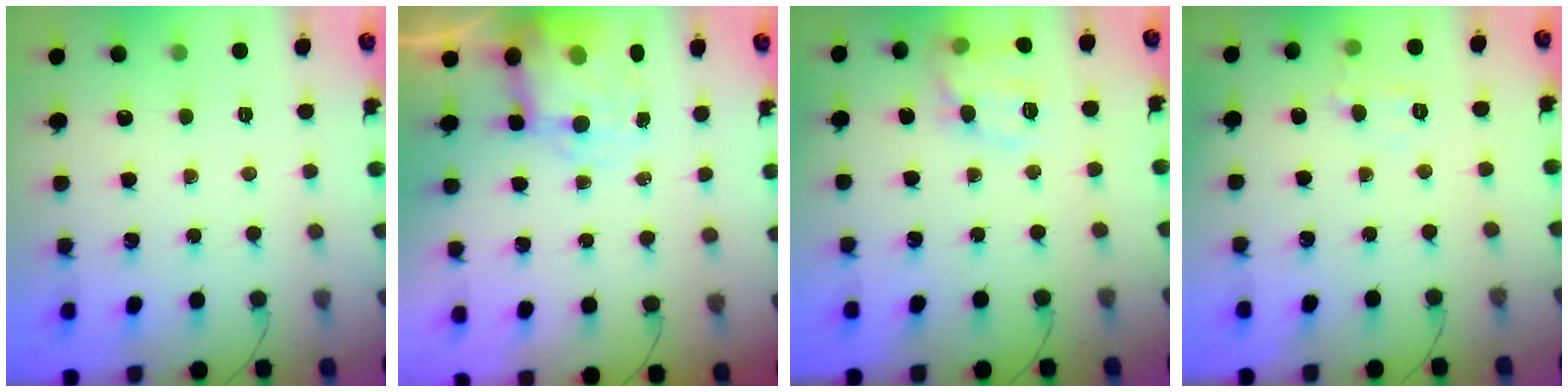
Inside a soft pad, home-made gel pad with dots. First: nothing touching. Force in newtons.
{"total": 8.4, "press": 8.3, "slide": 1.4}
{"total": 12.4, "press": 12.4, "slide": 0.3}
{"total": 5.0, "press": 4.9, "slide": 1.1}